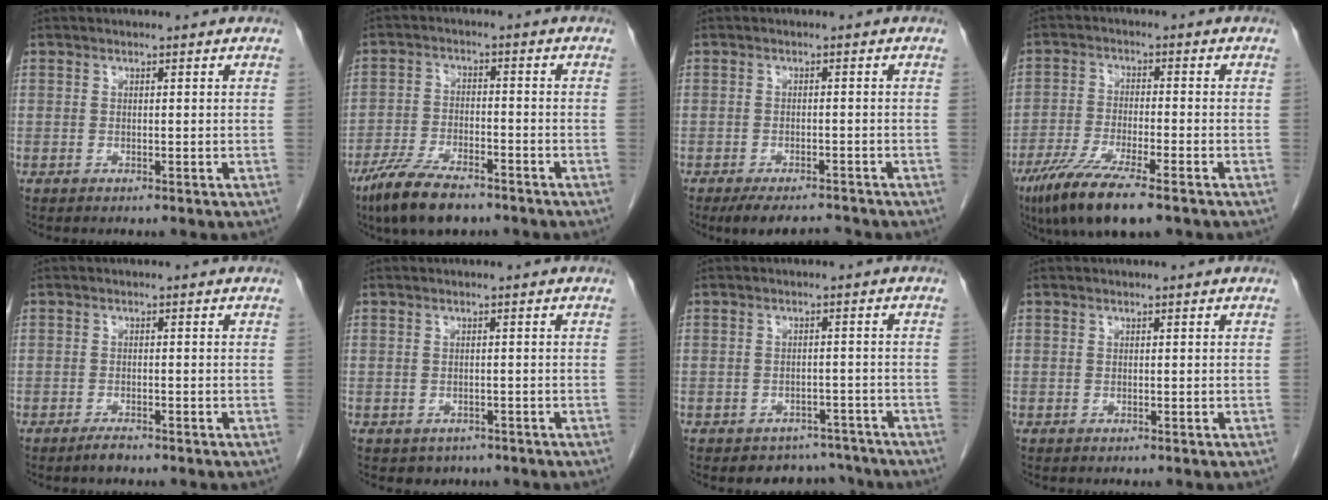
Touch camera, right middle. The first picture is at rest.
{"total": 9.5, "force": [-7.1, 2.8, 5.7], "torque": [-0.114, -0.016, -0.127]}
{"total": 5.4, "force": [-4.9, 1.1, 1.9], "torque": [-0.026, -0.006, -0.079]}
{"total": 10.5, "force": [-7.1, 1.3, 7.7], "torque": [-0.142, -0.028, -0.121]}
{"total": 1.5, "force": [-1.3, 0.2, 0.7], "torque": [-0.019, -0.002, -0.022]}
{"total": 2.3, "force": [-1.5, 1.7, 0.4], "torque": [-0.008, 0.004, -0.017]}
{"total": 4.9, "force": [-4.1, 2.6, -0.5], "torque": [0.018, 0.019, -0.054]}
{"total": 0.0}